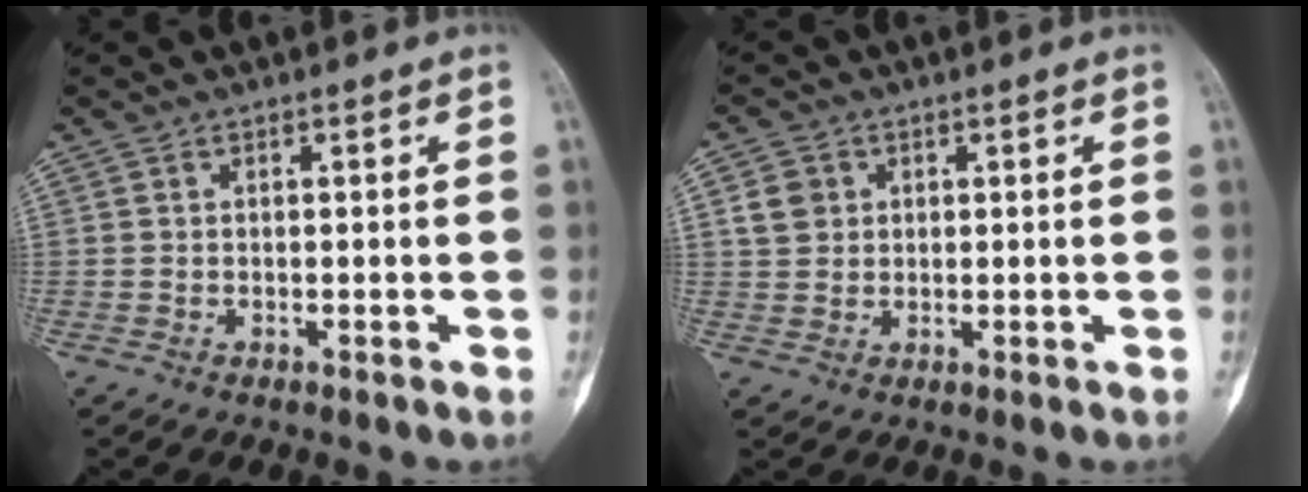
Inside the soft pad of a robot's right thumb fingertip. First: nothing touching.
{"total": 4.2, "force": [1.3, 3.6, 1.7], "torque": [-0.014, 0.000, 0.025]}